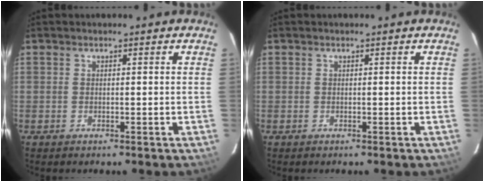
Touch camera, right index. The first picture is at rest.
{"total": 0.0}